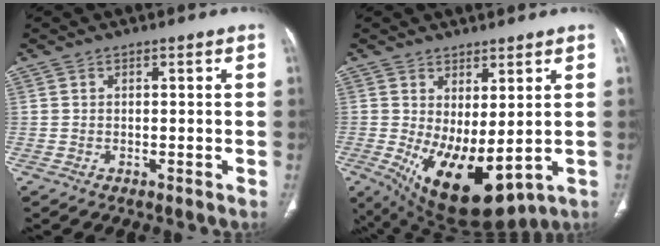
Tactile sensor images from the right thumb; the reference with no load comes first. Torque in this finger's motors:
{"motor_torque": [-0.40, 1.22, 0.13, 0.16, 0.40]}